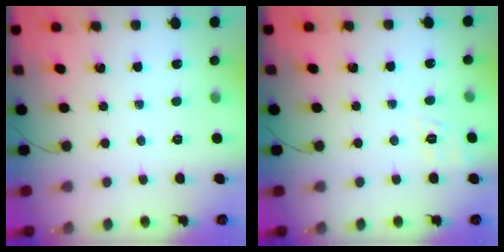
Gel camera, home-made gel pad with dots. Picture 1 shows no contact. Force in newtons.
{"total": 4.1, "press": 3.6, "slide": 2.0}